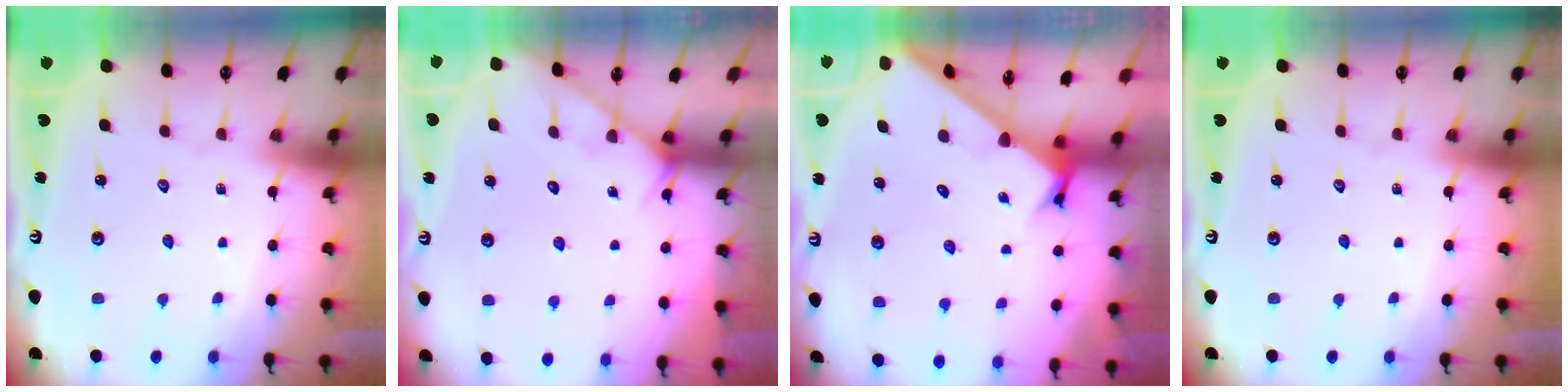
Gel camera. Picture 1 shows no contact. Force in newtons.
{"total": 5.3, "press": 5.2, "slide": 0.6}
{"total": 2.6, "press": 2.6, "slide": 0.2}
{"total": 0.0}